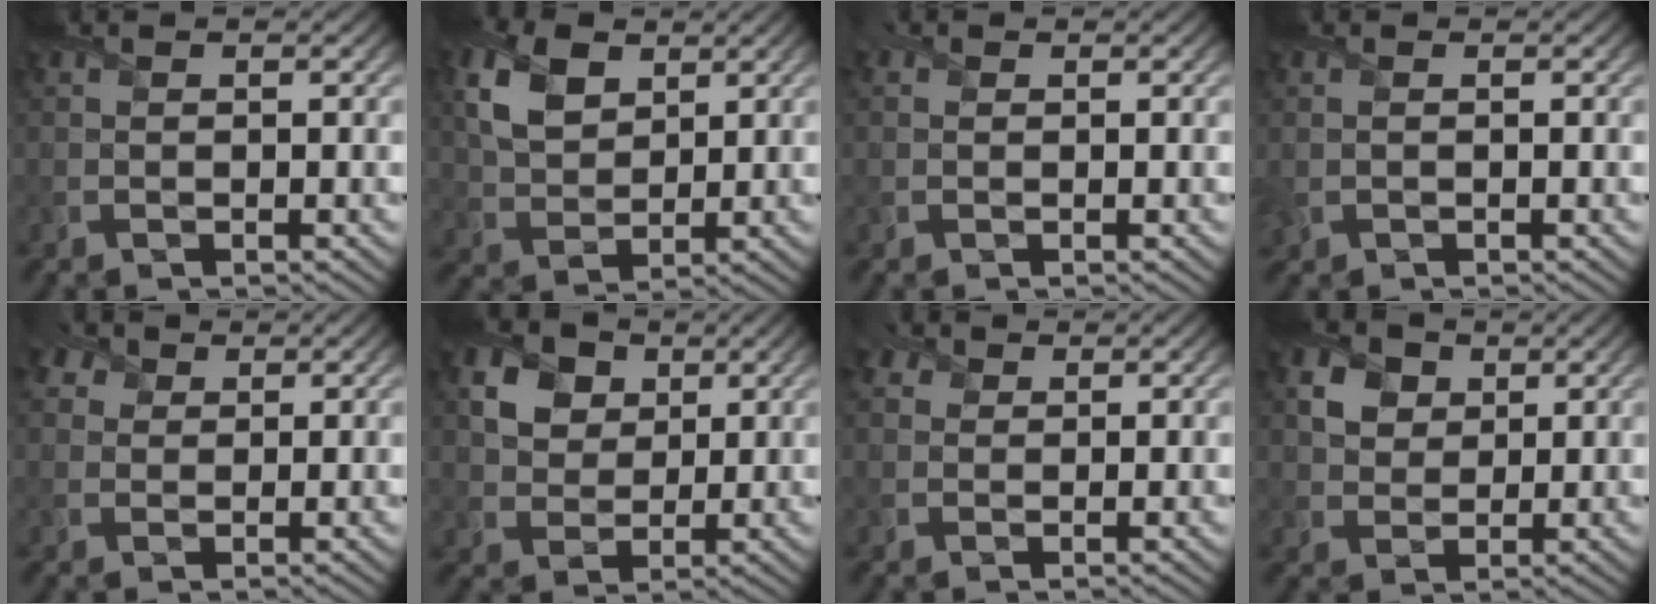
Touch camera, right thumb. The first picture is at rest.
{"total": 7.1, "force": [3.0, 4.7, 4.5], "torque": [-0.118, 0.003, 0.059]}
{"total": 0.6, "force": [0.4, 0.5, 0.0], "torque": [0.007, -0.004, 0.005]}
{"total": 1.1, "force": [-0.2, 0.9, 0.6], "torque": [-0.019, -0.004, 0.000]}
{"total": 3.8, "force": [2.1, 2.8, 1.5], "torque": [-0.042, 0.008, 0.027]}
{"total": 6.5, "force": [2.6, 5.1, 3.0], "torque": [-0.083, 0.002, 0.035]}
{"total": 2.5, "force": [1.3, 2.0, 0.8], "torque": [-0.027, 0.005, 0.013]}
{"total": 4.6, "force": [1.9, 3.6, 2.1], "torque": [-0.052, 0.004, 0.032]}